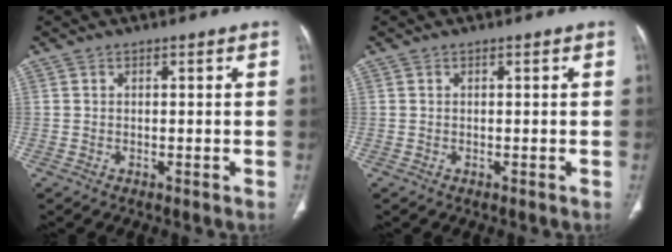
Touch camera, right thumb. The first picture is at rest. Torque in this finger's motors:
{"motor_torque": [-0.01, 0.01, 0.00, 0.00, 0.00]}